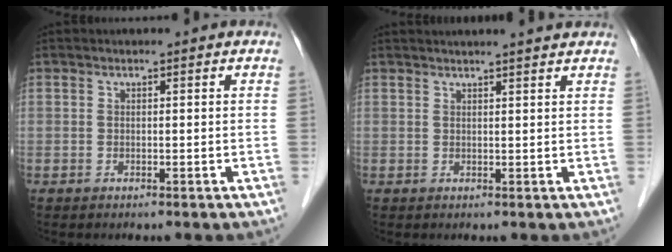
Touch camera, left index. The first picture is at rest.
{"total": 6.6, "force": [6.0, -0.2, 2.6], "torque": [-0.034, 0.023, 0.066]}